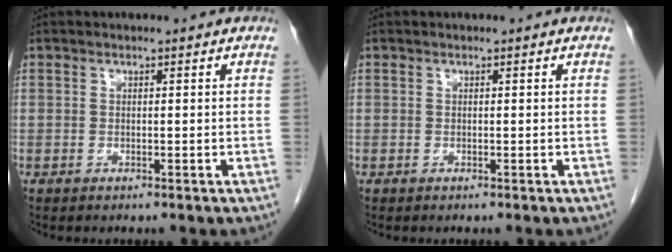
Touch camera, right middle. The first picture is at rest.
{"total": 0.0}